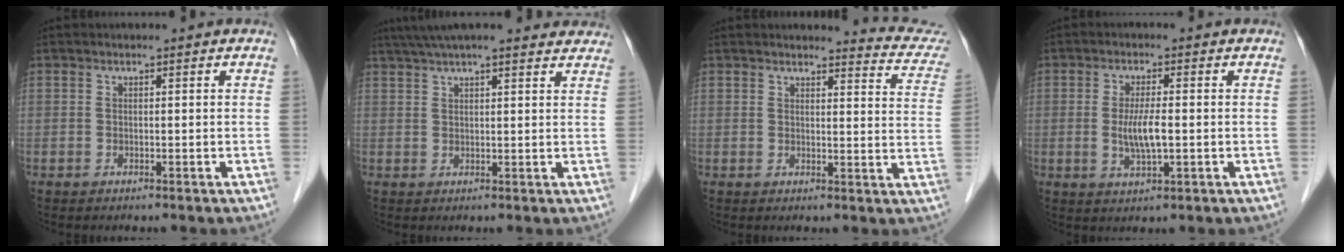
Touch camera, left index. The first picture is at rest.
{"total": 16.9, "force": [15.0, 2.4, 7.3], "torque": [-0.110, 0.050, 0.198]}
{"total": 9.0, "force": [9.0, 0.7, 0.8], "torque": [0.009, -0.057, 0.073]}
{"total": 4.8, "force": [-0.6, 0.8, 4.7], "torque": [-0.098, -0.011, -0.009]}